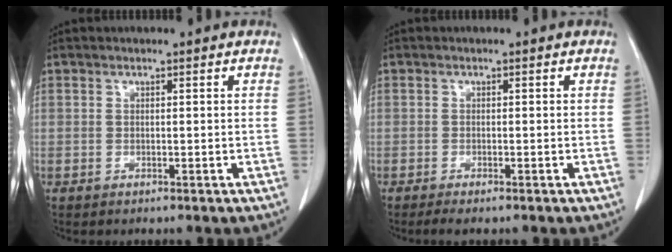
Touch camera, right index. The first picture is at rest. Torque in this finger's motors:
{"motor_torque": [-0.05, 0.07, 0.12, 0.02]}